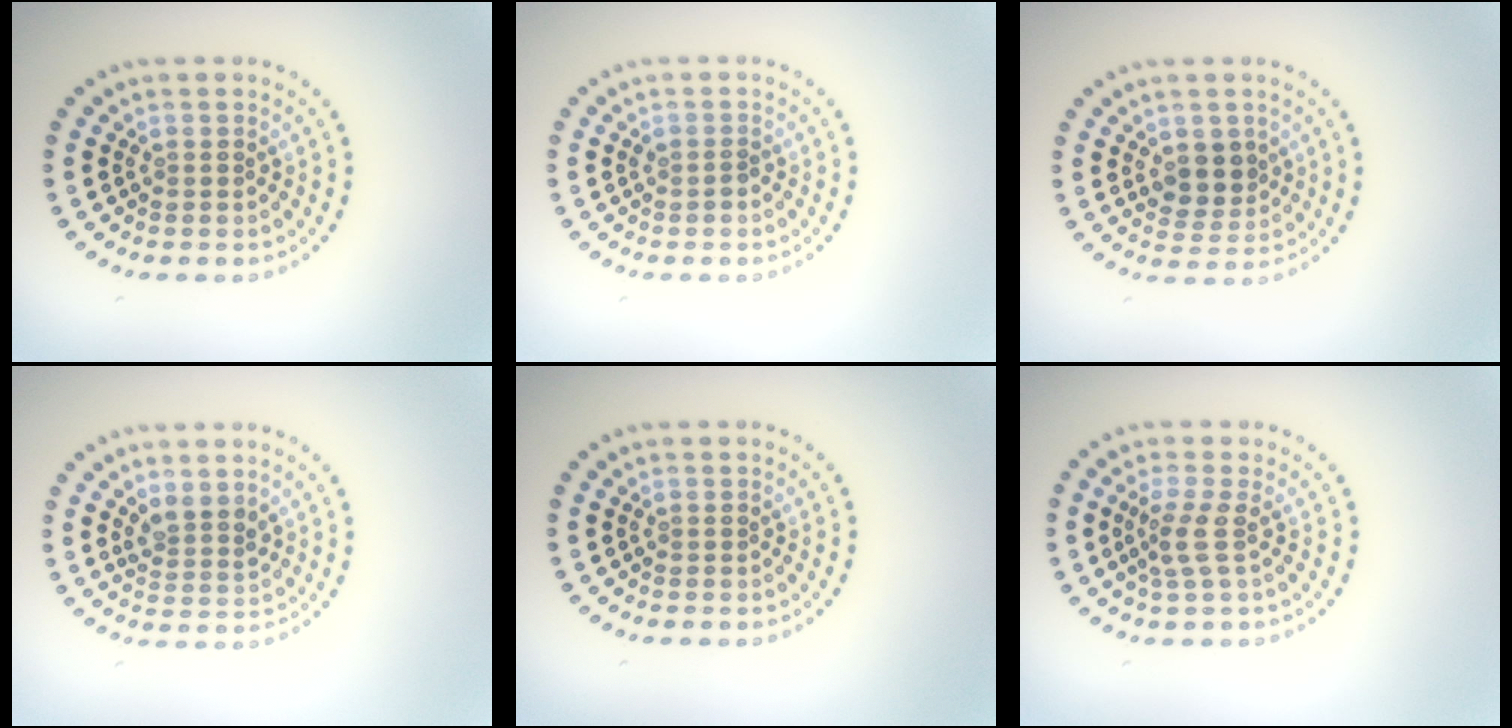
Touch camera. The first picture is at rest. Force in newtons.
{"total": 0.6, "press": 0.6, "slide": 0.2}
{"total": 2.5, "press": 2.3, "slide": 1.0}
{"total": 2.3, "press": 1.9, "slide": 1.4}
{"total": 0.0}
{"total": 2.2, "press": 1.6, "slide": 1.5}